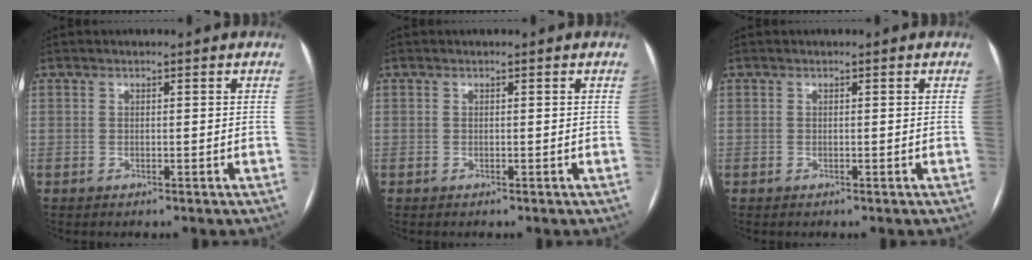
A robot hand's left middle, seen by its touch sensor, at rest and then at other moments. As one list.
[{"total": 0.0}, {"total": 0.0}]